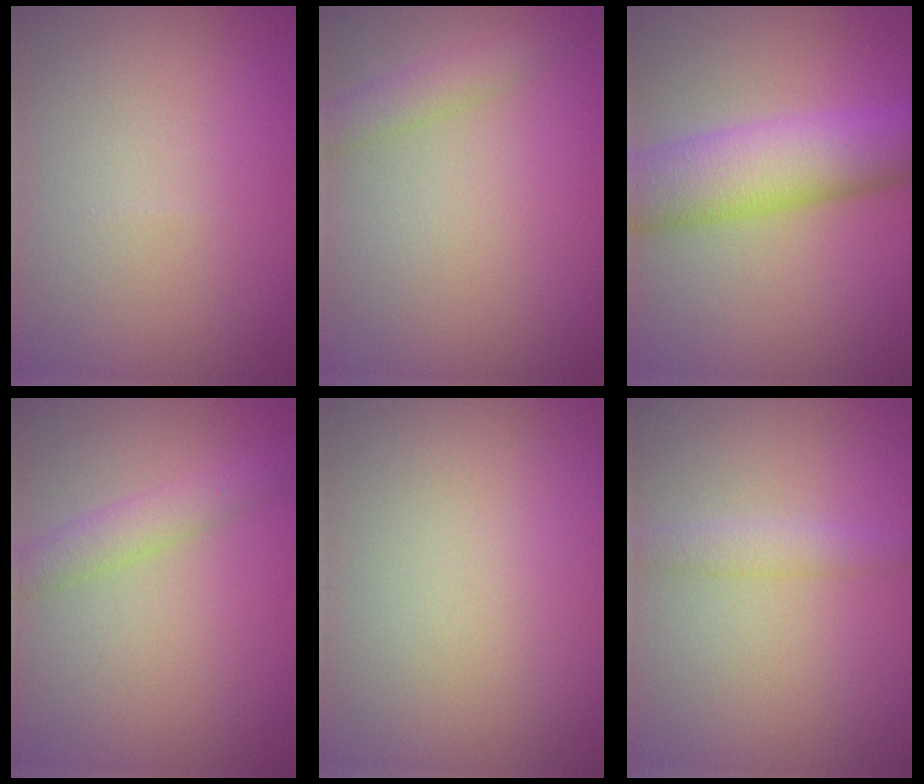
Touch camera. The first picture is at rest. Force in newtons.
{"total": 2.1, "press": 2.1, "slide": 0.1}
{"total": 8.6, "press": 8.6, "slide": 0.4}
{"total": 2.5, "press": 2.5, "slide": 0.1}
{"total": 0.0}
{"total": 1.8, "press": 1.8, "slide": 0.1}